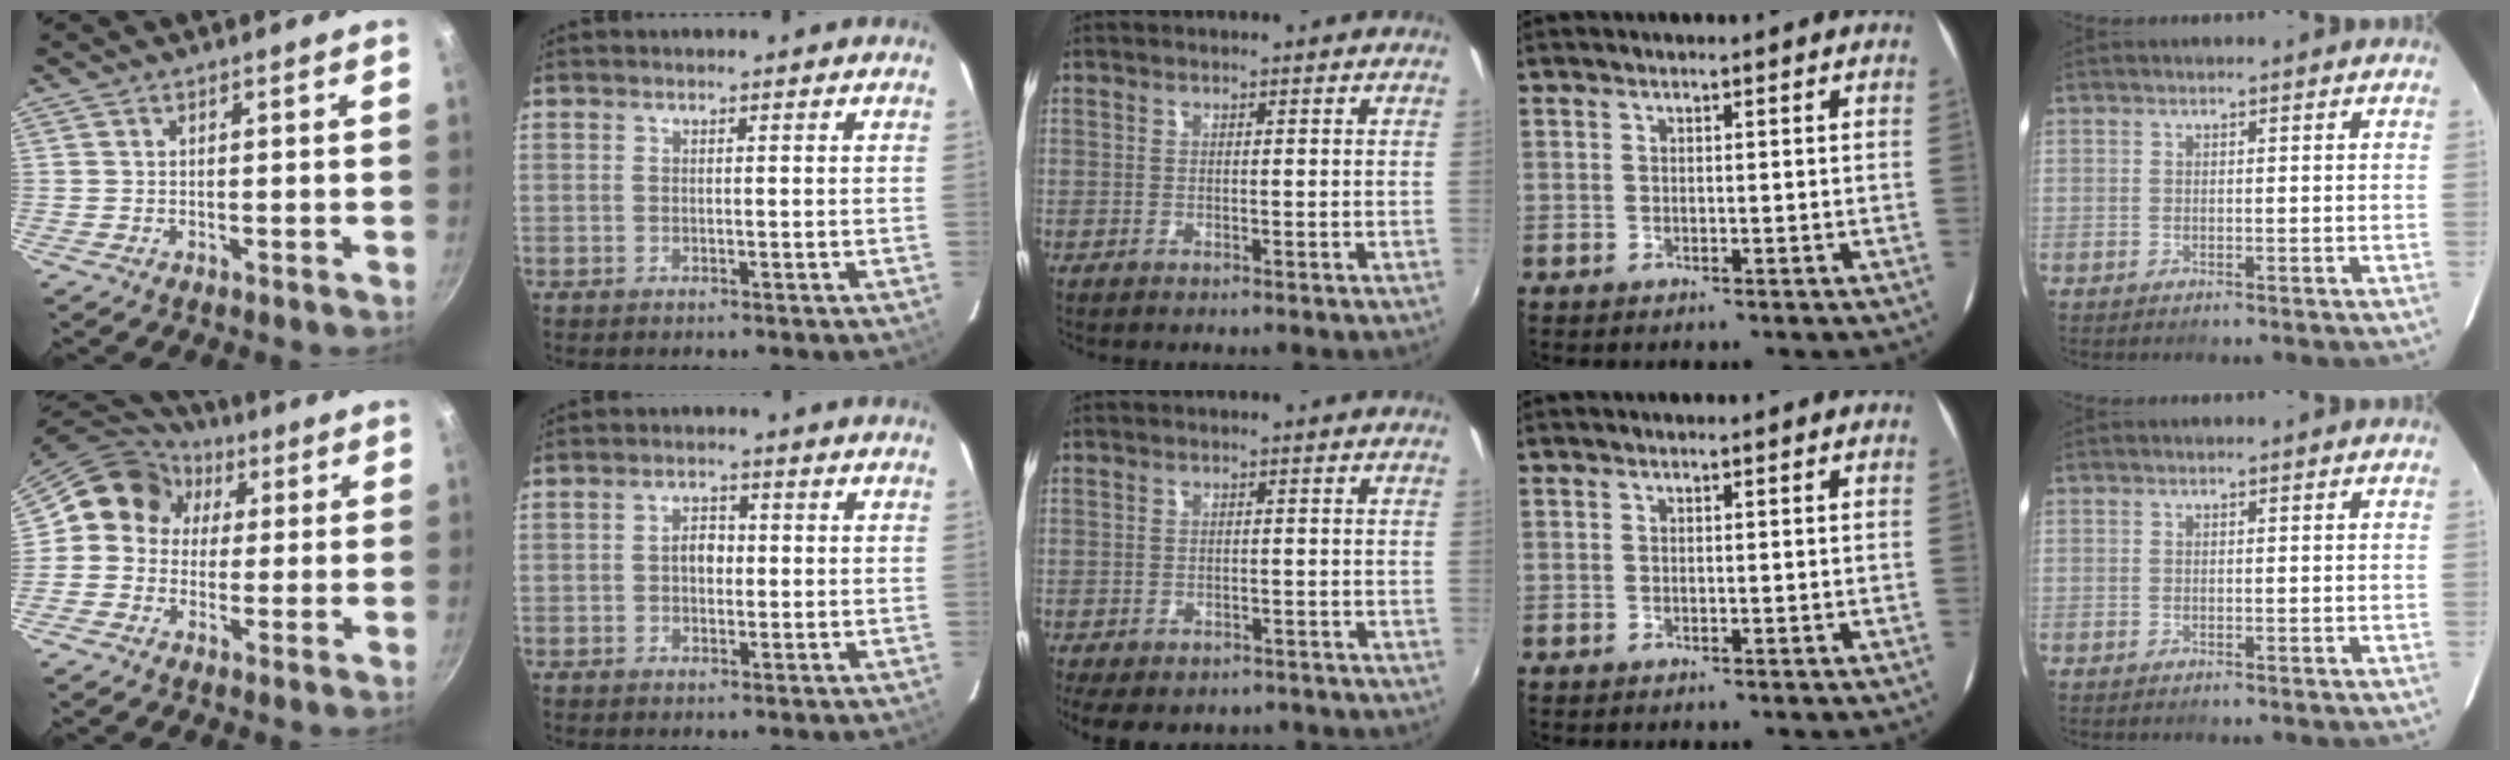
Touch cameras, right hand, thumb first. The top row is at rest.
{"thumb": {"total": 11.2, "force": [2.2, 10.1, 4.3], "torque": [-0.047, 0.024, 0.012]}, "index": {"total": 3.2, "force": [-0.1, 2.3, 2.1], "torque": [-0.035, 0.011, -0.002]}, "middle": {"total": 8.8, "force": [-6.6, 4.1, 4.1], "torque": [-0.093, -0.030, -0.089]}}